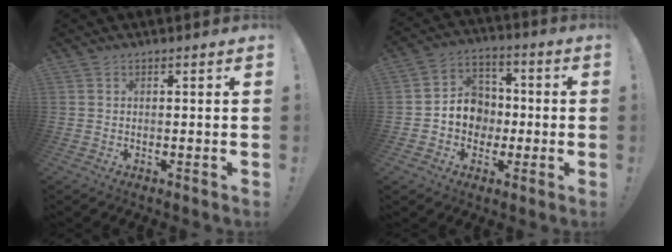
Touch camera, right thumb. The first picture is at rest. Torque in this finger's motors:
{"motor_torque": [0.74, 0.82, 0.73, -0.36, -0.01]}